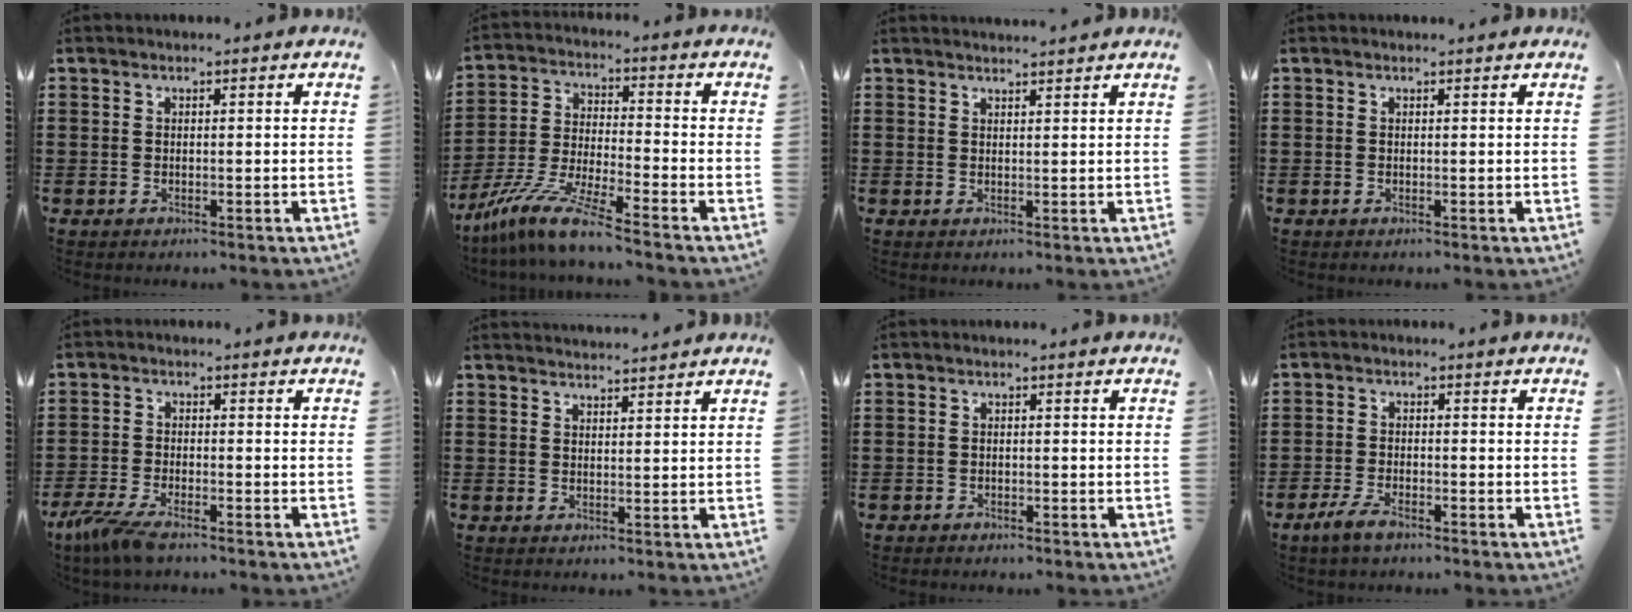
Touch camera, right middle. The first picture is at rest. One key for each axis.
{"total": 9.5, "fx": -8.0, "fy": -0.2, "fz": 5.0, "tx": -0.112, "ty": -0.007, "tz": -0.165}
{"total": 1.5, "fx": 1.5, "fy": -0.1, "fz": 0.2, "tx": -0.006, "ty": 0.000, "tz": 0.029}
{"total": 0.0}
{"total": 4.9, "fx": -3.7, "fy": 0.8, "fz": 3.1, "tx": -0.086, "ty": -0.019, "tz": -0.075}
{"total": 2.0, "fx": 2.0, "fy": -0.1, "fz": 0.1, "tx": -0.007, "ty": 0.002, "tz": 0.039}
{"total": 0.8, "fx": -0.8, "fy": 0.2, "fz": 0.0, "tx": -0.001, "ty": 0.001, "tz": -0.018}
{"total": 3.4, "fx": -2.3, "fy": 1.1, "fz": 2.2, "tx": -0.051, "ty": 0.003, "tz": -0.048}